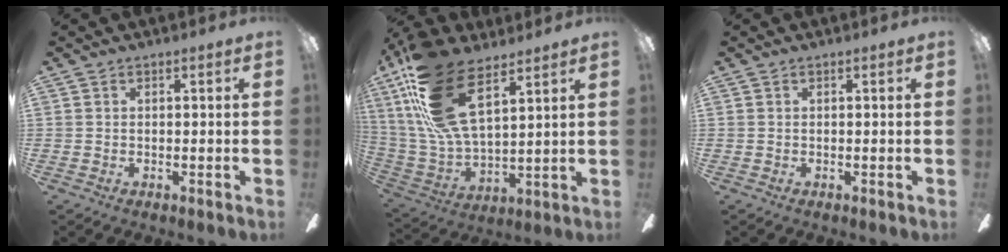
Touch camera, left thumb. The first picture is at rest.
{"total": 23.1, "force": [11.9, 10.5, 16.8], "torque": [-0.352, -0.039, 0.214]}
{"total": 0.0}